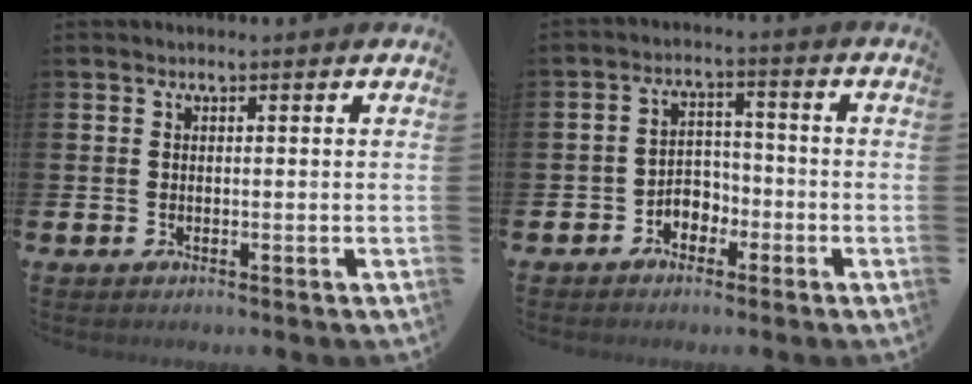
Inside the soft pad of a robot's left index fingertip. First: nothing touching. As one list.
[{"total": 3.0, "force": [-2.1, 2.1, 0.6], "torque": [-0.028, 0.007, -0.048]}]